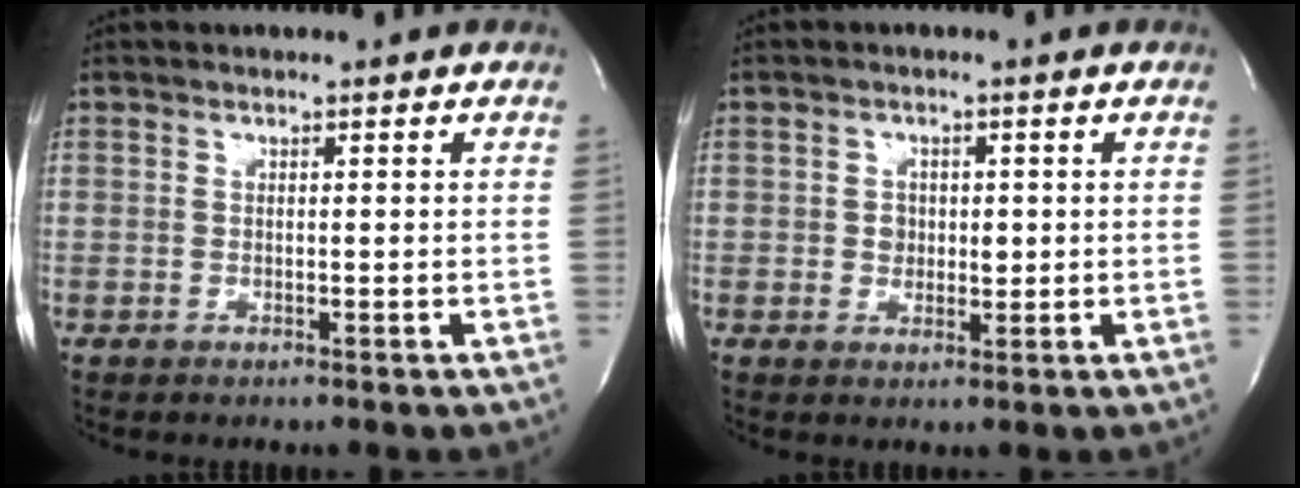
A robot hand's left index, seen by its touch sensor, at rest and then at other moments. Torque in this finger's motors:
{"motor_torque": [0.18, 0.08, 0.04, 0.00]}